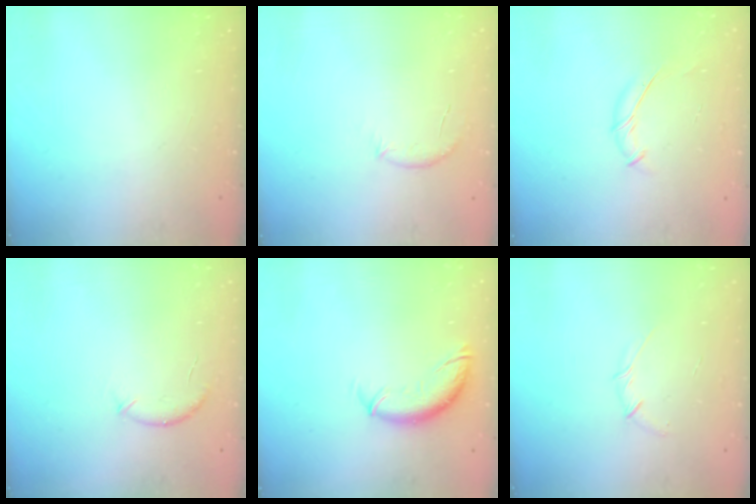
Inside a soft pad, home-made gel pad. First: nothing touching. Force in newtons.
{"total": 6.9, "press": 6.7, "slide": 1.8}
{"total": 6.6, "press": 6.5, "slide": 1.4}
{"total": 6.5, "press": 6.5, "slide": 1.0}
{"total": 9.9, "press": 9.8, "slide": 1.4}
{"total": 3.7, "press": 3.6, "slide": 0.9}